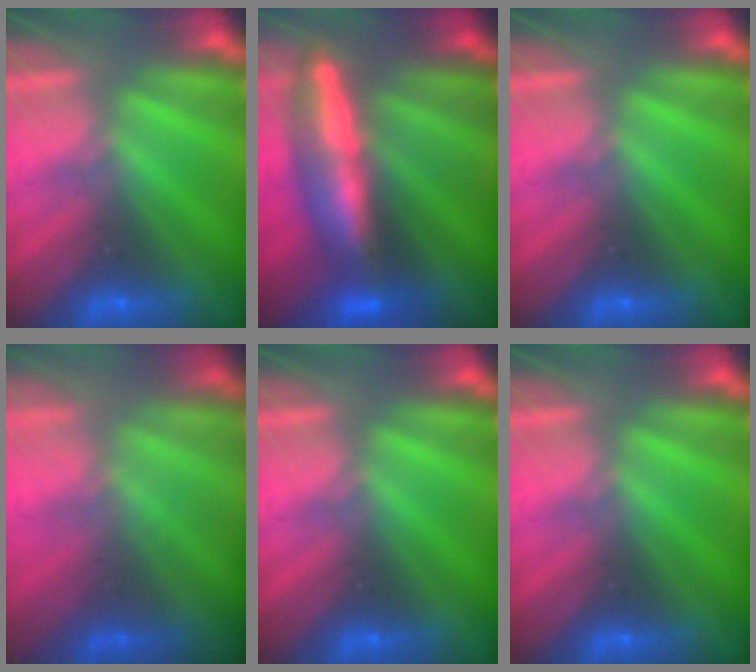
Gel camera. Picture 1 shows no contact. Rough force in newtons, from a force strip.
{"total": 8.4}
{"total": 0.0}
{"total": 1.4}
{"total": 0.0}
{"total": 0.0}